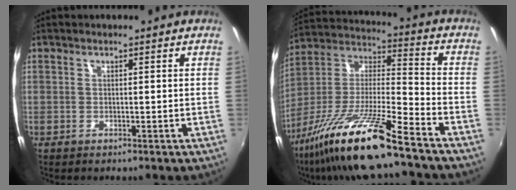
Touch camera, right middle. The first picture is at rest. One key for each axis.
{"total": 18.7, "fx": -13.3, "fy": 1.1, "fz": 13.1, "tx": -0.248, "ty": -0.017, "tz": -0.252}